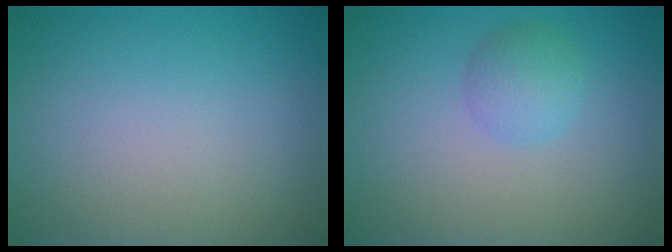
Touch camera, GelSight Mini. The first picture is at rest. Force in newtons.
{"total": 2.1, "press": 2.1, "slide": 0.0}